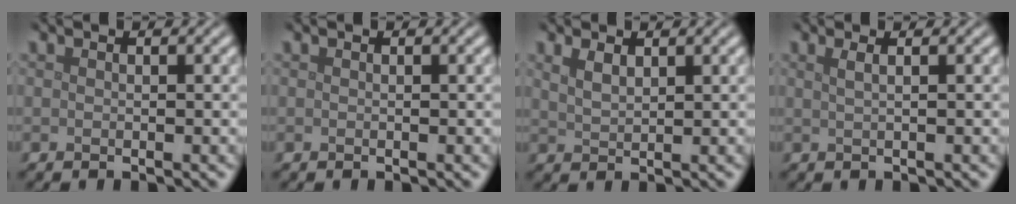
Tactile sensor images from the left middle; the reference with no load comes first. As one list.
[{"total": 0.0}, {"total": 1.7, "force": [1.2, 0.6, 1.0], "torque": [-0.024, -0.001, 0.027]}, {"total": 2.1, "force": [1.0, 1.0, 1.6], "torque": [-0.009, 0.001, -0.006]}]